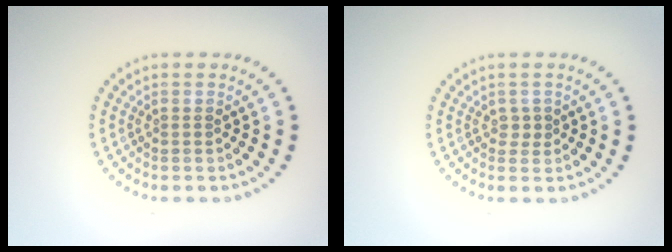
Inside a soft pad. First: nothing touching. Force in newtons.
{"total": 0.8, "press": 0.7, "slide": 0.3}